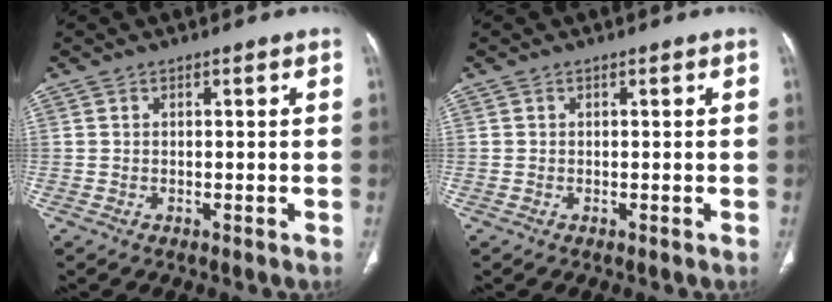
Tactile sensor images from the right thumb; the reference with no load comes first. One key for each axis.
{"total": 0.0}